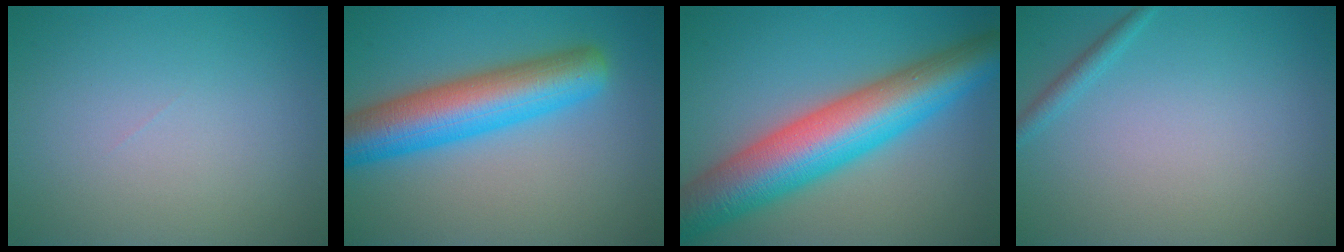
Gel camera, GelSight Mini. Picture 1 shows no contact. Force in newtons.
{"total": 8.4, "press": 8.4, "slide": 0.2}
{"total": 11.2, "press": 11.2, "slide": 0.2}
{"total": 1.1, "press": 1.1, "slide": 0.1}